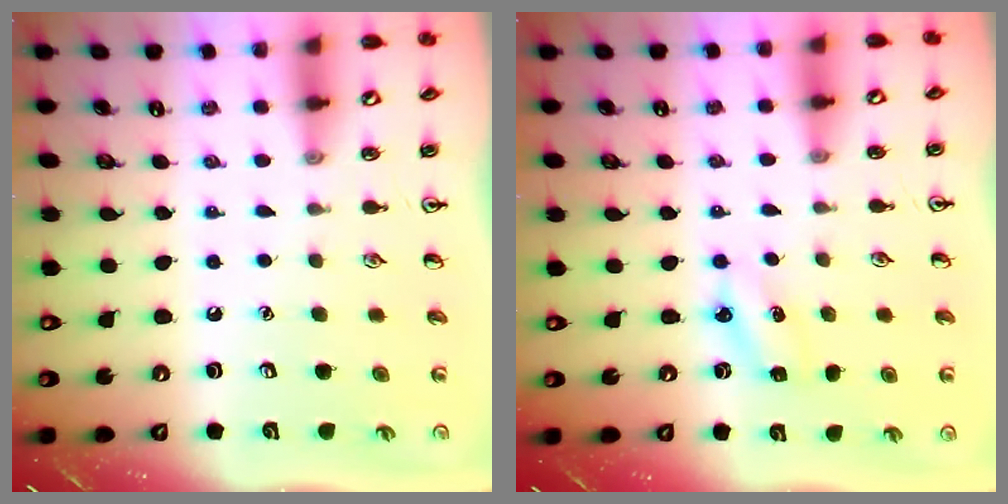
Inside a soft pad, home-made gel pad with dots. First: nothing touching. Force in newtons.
{"total": 3.6, "press": 3.5, "slide": 1.1}